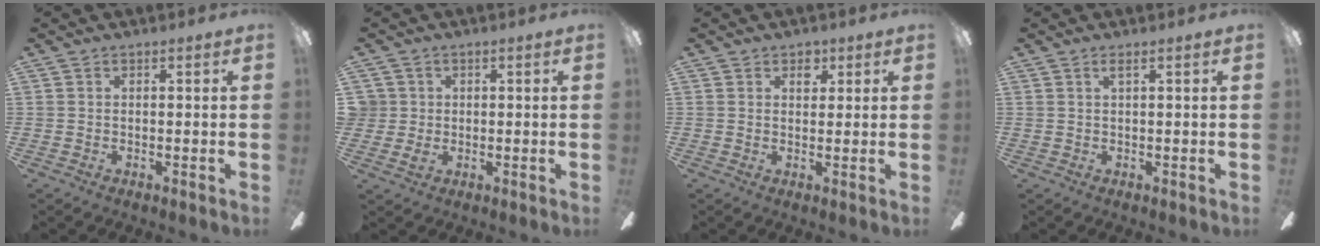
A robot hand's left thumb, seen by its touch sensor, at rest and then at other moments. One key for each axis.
{"total": 3.5, "fx": 0.4, "fy": 3.5, "fz": 0.4, "tx": -0.008, "ty": 0.006, "tz": 0.007}
{"total": 3.1, "fx": 1.9, "fy": 2.1, "fz": 1.3, "tx": 0.002, "ty": -0.009, "tz": 0.029}
{"total": 1.2, "fx": 0.8, "fy": -0.2, "fz": 0.9, "tx": -0.021, "ty": -0.003, "tz": 0.015}